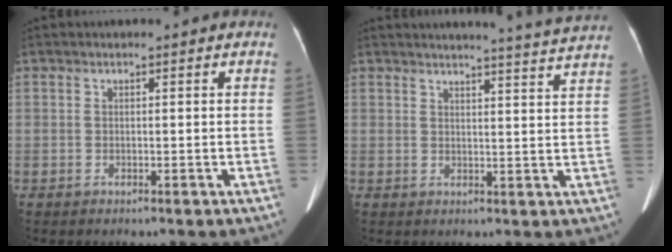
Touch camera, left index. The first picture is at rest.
{"total": 8.3, "force": [7.9, -2.2, 1.5], "torque": [-0.025, -0.048, 0.085]}